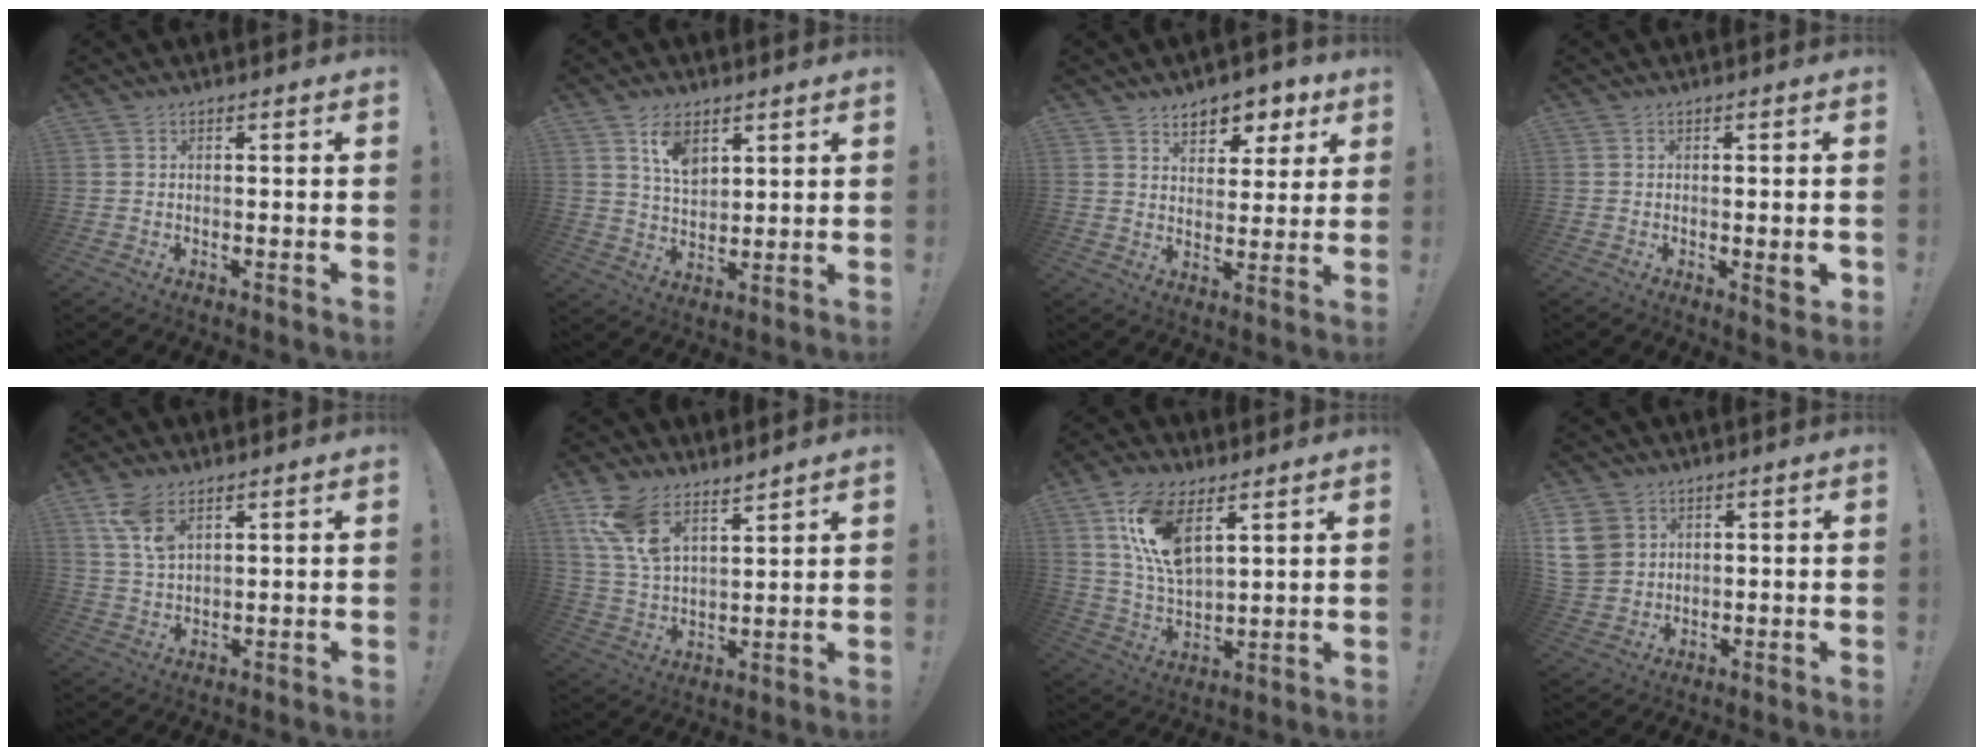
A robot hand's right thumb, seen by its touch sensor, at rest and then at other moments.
{"total": 8.8, "force": [5.0, 5.2, 5.0], "torque": [-0.079, -0.022, 0.092]}
{"total": 7.2, "force": [4.7, 4.9, 2.3], "torque": [-0.023, -0.034, 0.088]}
{"total": 4.1, "force": [-0.6, 0.6, 4.0], "torque": [-0.042, -0.011, -0.009]}
{"total": 7.5, "force": [4.4, 3.6, 4.9], "torque": [-0.086, -0.018, 0.083]}
{"total": 11.2, "force": [8.5, 4.8, 5.3], "torque": [-0.113, -0.045, 0.166]}
{"total": 14.6, "force": [7.5, 7.4, 10.1], "torque": [-0.201, -0.024, 0.138]}
{"total": 9.0, "force": [3.0, 7.7, 3.6], "torque": [-0.079, -0.008, 0.063]}